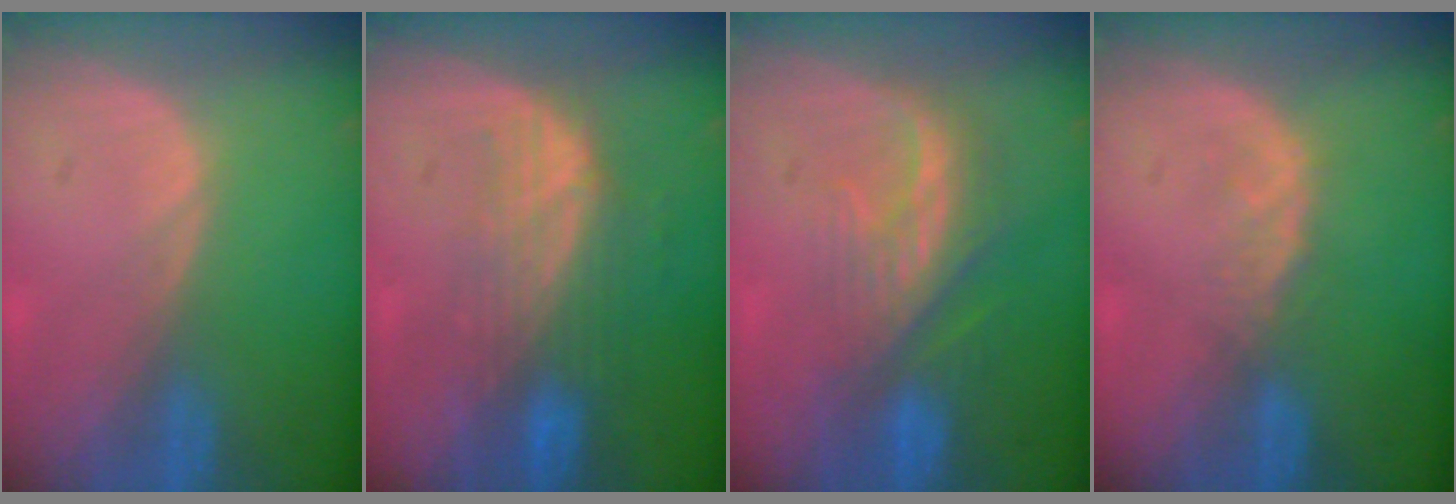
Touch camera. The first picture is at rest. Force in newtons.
{"total": 7.6, "press": 6.8, "slide": 3.3}
{"total": 7.9, "press": 7.1, "slide": 3.5}
{"total": 1.9, "press": 1.9, "slide": 0.3}